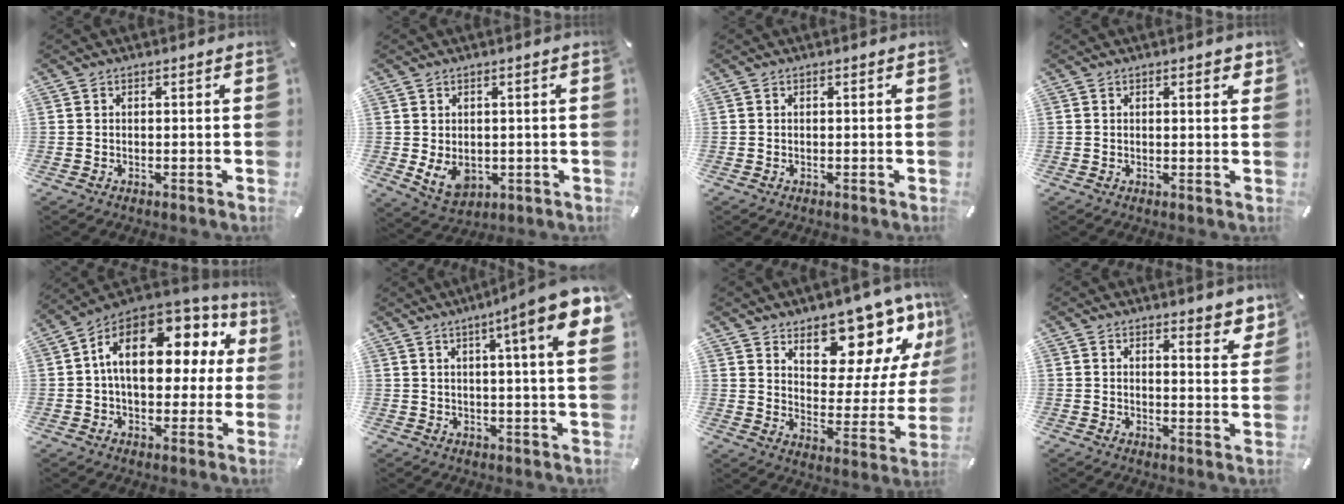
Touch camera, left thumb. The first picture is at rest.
{"total": 6.3, "force": [-0.2, 5.2, 3.6], "torque": [-0.074, -0.003, -0.002]}
{"total": 0.0}
{"total": 1.6, "force": [0.9, 0.4, 1.2], "torque": [-0.019, -0.002, 0.014]}
{"total": 17.4, "force": [5.3, 10.5, 12.8], "torque": [-0.199, -0.020, 0.094]}
{"total": 12.5, "force": [5.7, 0.5, 11.1], "torque": [-0.168, -0.034, 0.081]}
{"total": 13.8, "force": [11.4, 6.6, 4.2], "torque": [-0.033, -0.122, 0.196]}
{"total": 4.7, "force": [4.1, 1.8, 1.5], "torque": [-0.003, -0.039, 0.069]}